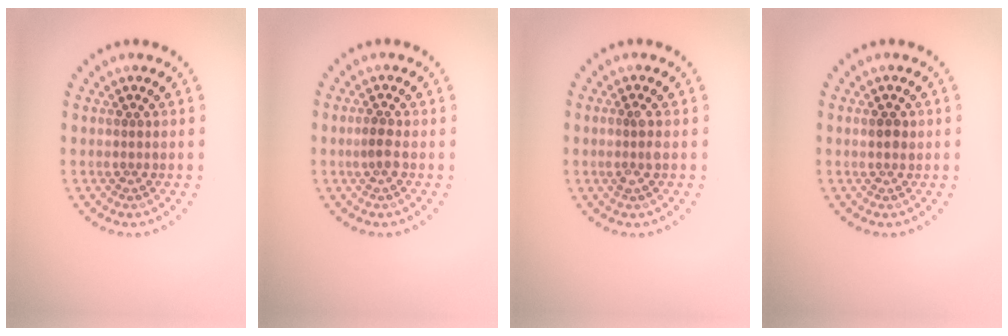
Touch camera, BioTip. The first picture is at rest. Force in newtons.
{"total": 1.2, "press": 1.1, "slide": 0.4}
{"total": 1.3, "press": 1.2, "slide": 0.6}
{"total": 1.2, "press": 1.1, "slide": 0.3}